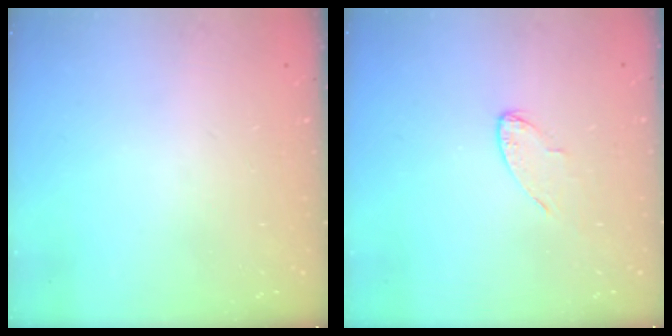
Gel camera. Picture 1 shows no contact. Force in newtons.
{"total": 3.7, "press": 3.6, "slide": 0.4}